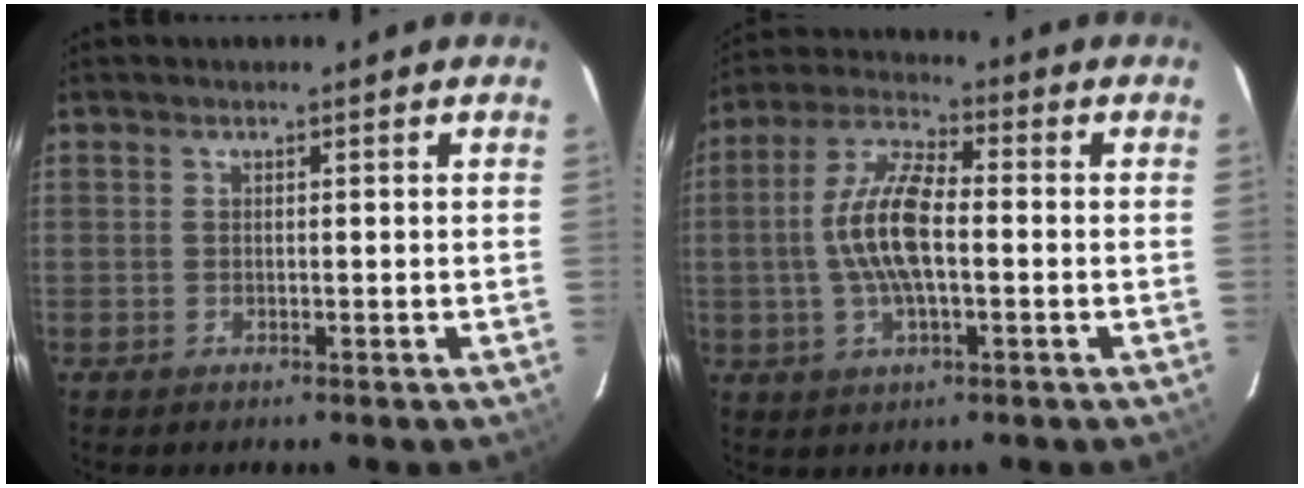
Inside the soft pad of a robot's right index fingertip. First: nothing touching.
{"total": 11.3, "force": [-1.0, 4.2, 10.5], "torque": [-0.217, 0.010, -0.022]}